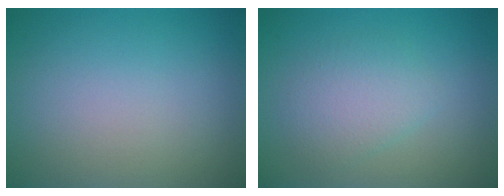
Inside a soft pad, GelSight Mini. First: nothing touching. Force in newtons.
{"total": 3.0, "press": 3.0, "slide": 0.1}